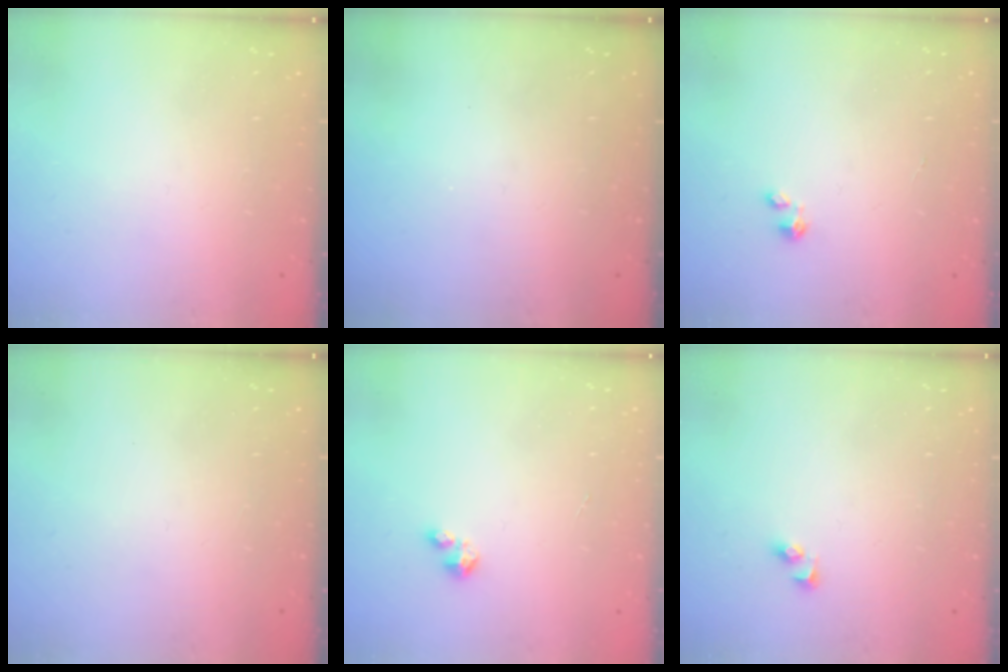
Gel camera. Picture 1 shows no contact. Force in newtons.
{"total": 0.0}
{"total": 0.0}
{"total": 0.0}
{"total": 1.7, "press": 1.7, "slide": 0.2}
{"total": 2.3, "press": 2.3, "slide": 0.2}